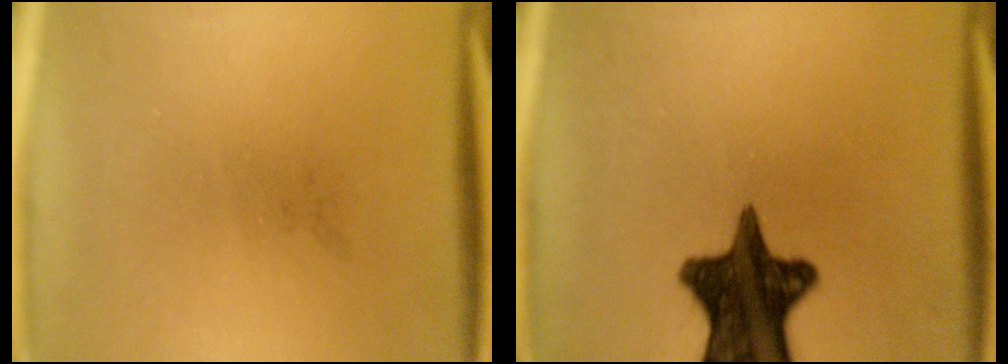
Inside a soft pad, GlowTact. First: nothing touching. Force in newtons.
{"total": 14.0}